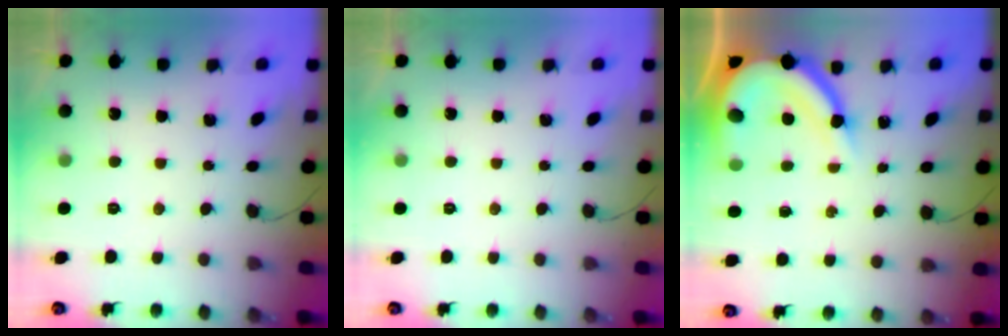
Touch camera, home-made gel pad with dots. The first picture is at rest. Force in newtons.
{"total": 0.0}
{"total": 10.8, "press": 10.7, "slide": 1.4}